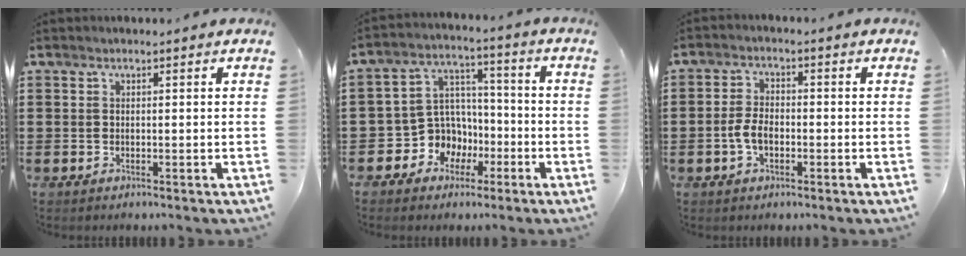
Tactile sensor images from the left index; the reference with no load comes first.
{"total": 8.2, "force": [-2.6, 7.5, 1.9], "torque": [-0.076, 0.005, -0.046]}
{"total": 4.1, "force": [-1.1, 2.1, 3.4], "torque": [-0.082, -0.002, -0.025]}